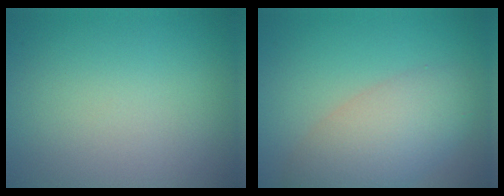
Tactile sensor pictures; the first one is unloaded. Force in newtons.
{"total": 5.9, "press": 5.9, "slide": 0.2}